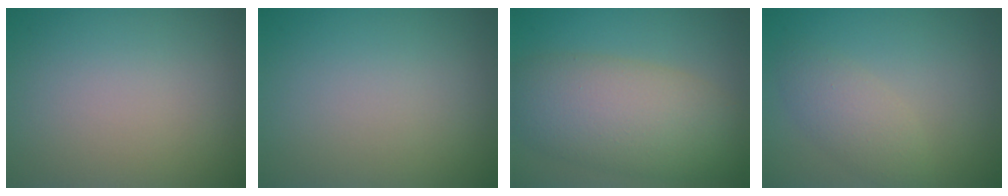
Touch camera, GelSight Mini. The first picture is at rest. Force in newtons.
{"total": 0.0}
{"total": 8.1, "press": 8.1, "slide": 0.5}
{"total": 2.7, "press": 2.7, "slide": 0.1}